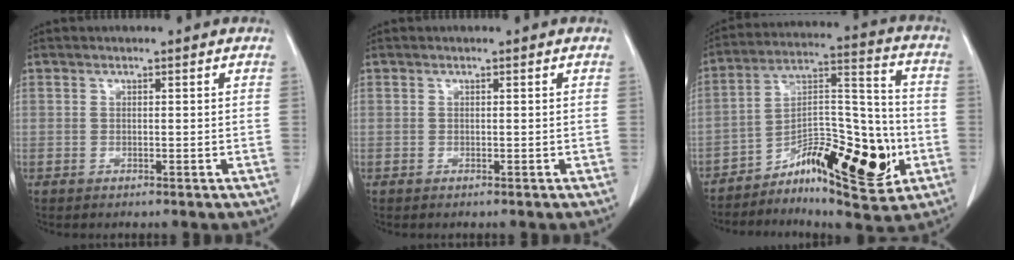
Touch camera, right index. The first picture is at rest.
{"total": 0.0}
{"total": 16.6, "force": [-7.4, 5.4, 13.9], "torque": [-0.221, 0.024, -0.113]}